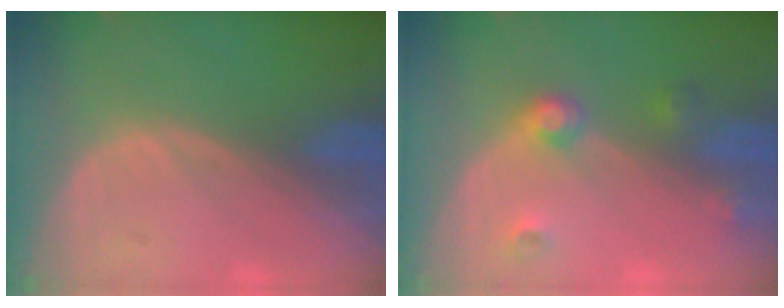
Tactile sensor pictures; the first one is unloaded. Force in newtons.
{"total": 3.8, "press": 3.5, "slide": 1.5}